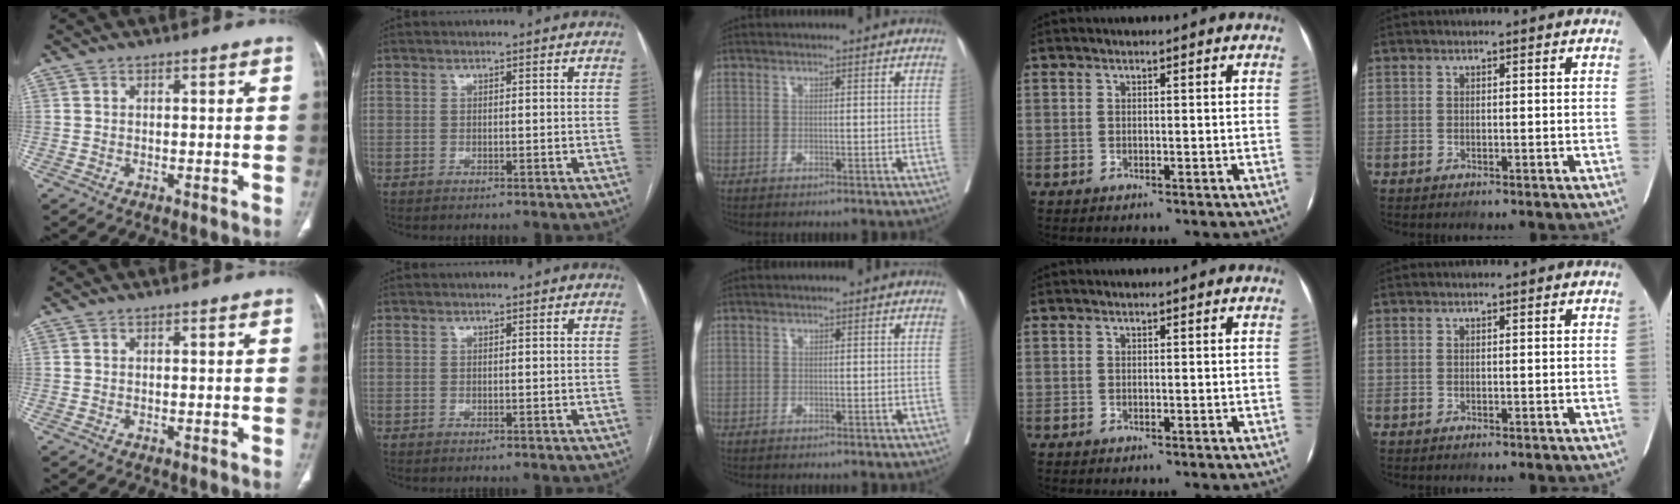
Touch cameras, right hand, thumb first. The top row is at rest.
{}